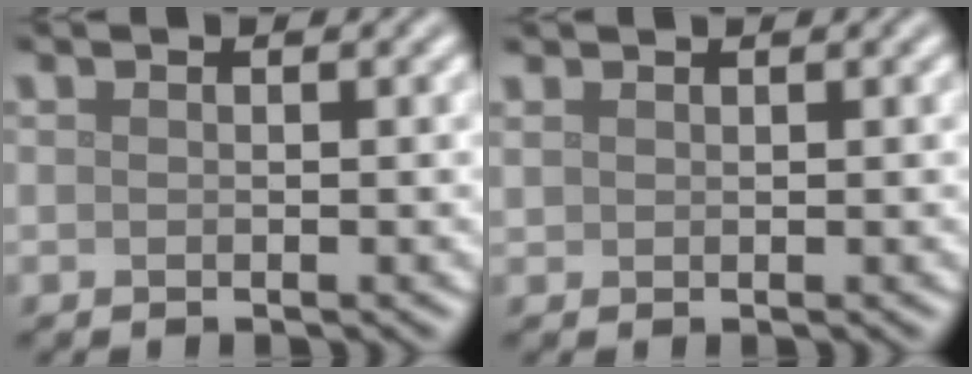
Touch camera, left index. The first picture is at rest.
{"total": 1.1, "force": [0.9, 0.7, 0.1], "torque": [-0.005, 0.005, 0.020]}